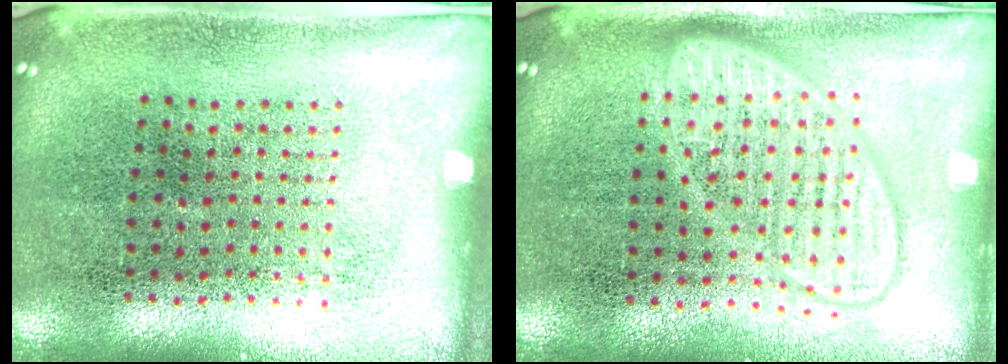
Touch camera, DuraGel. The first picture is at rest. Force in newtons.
{"total": 2.8, "press": 2.8, "slide": 0.5}